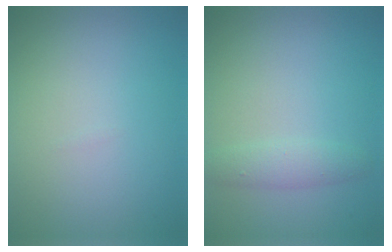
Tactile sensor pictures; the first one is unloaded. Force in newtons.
{"total": 1.9, "press": 1.9, "slide": 0.1}